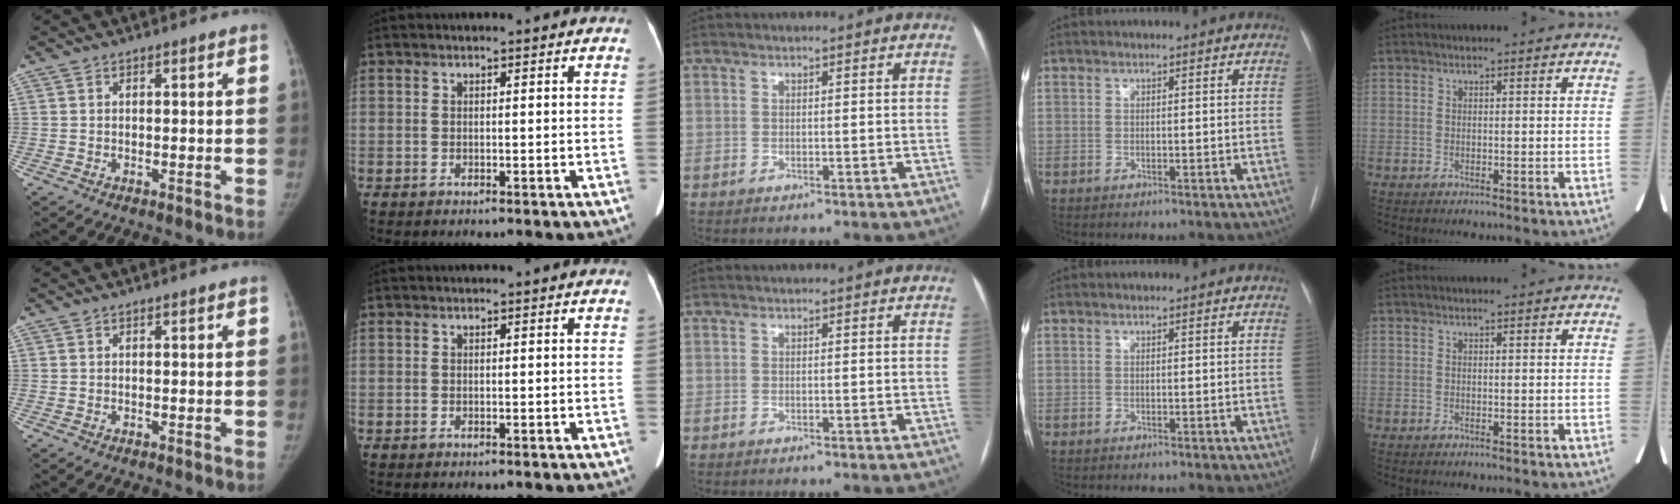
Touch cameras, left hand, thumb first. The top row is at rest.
{}